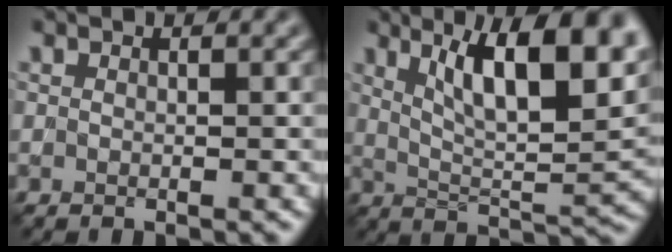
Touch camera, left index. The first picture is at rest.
{"total": 11.4, "force": [5.1, 3.5, 9.6], "torque": [-0.128, 0.003, 0.080]}